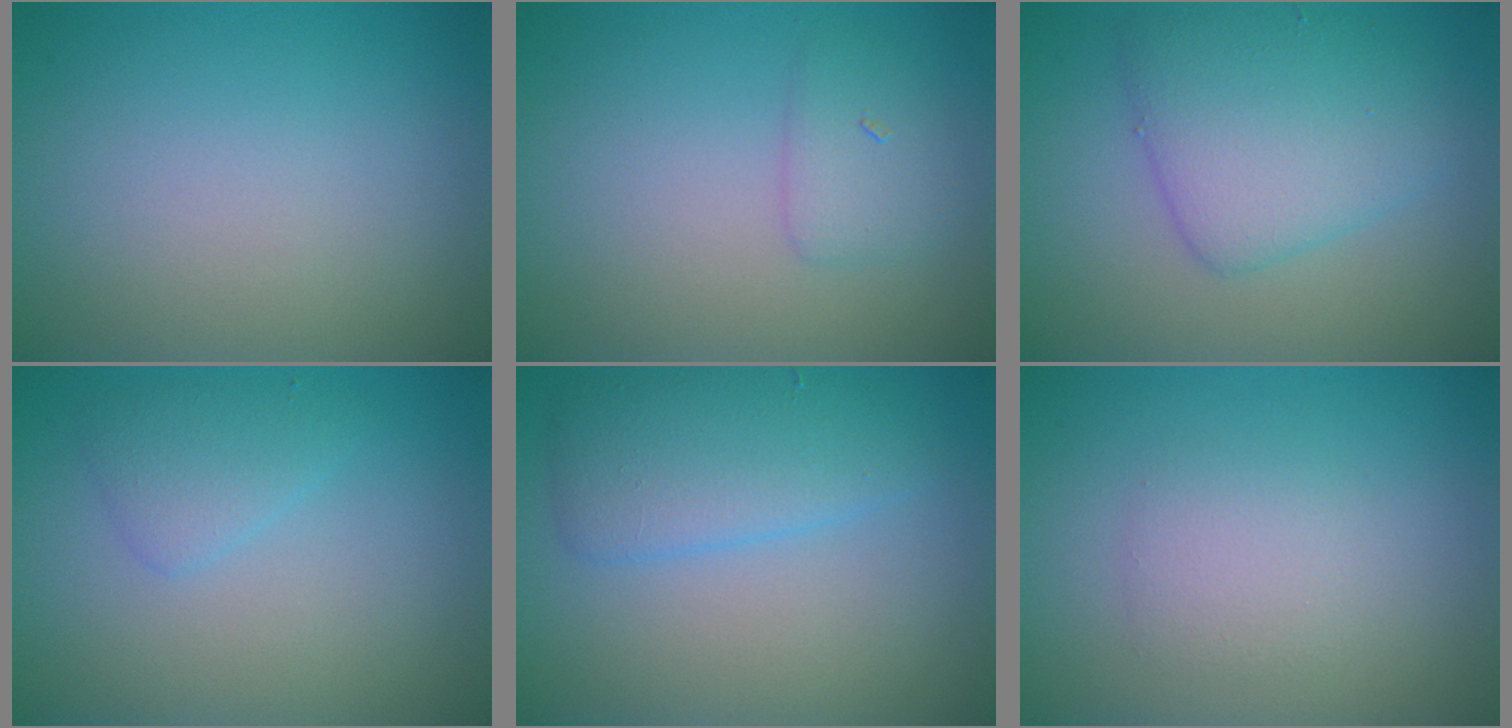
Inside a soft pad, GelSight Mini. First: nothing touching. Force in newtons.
{"total": 1.8, "press": 1.8, "slide": 0.1}
{"total": 5.2, "press": 5.2, "slide": 0.1}
{"total": 1.9, "press": 1.9, "slide": 0.0}
{"total": 4.0, "press": 4.0, "slide": 0.1}
{"total": 1.9, "press": 1.9, "slide": 0.1}